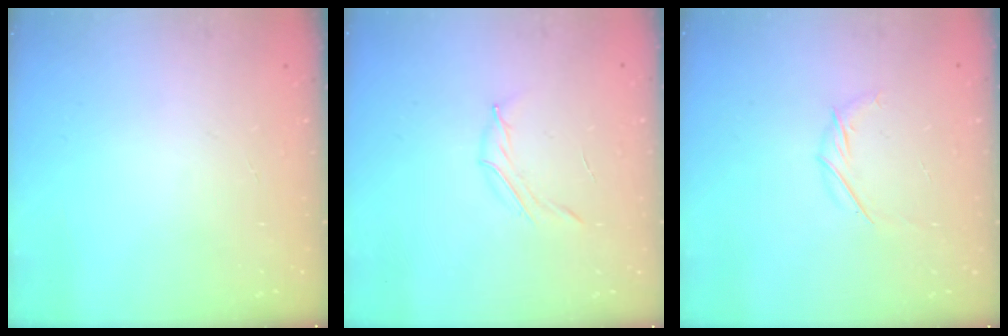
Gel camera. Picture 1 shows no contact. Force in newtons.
{"total": 4.2, "press": 4.0, "slide": 1.2}
{"total": 4.8, "press": 4.7, "slide": 1.1}